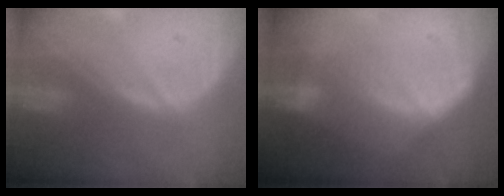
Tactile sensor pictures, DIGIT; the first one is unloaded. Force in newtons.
{"total": 6.8, "press": 6.1, "slide": 3.1}